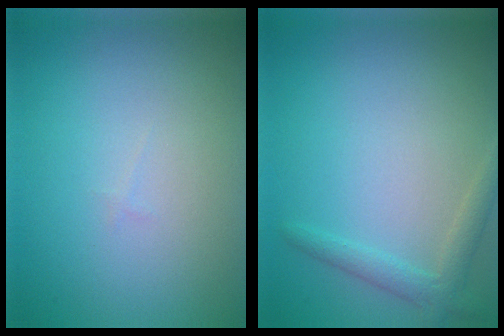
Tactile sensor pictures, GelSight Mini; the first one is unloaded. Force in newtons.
{"total": 2.0, "press": 2.0, "slide": 0.1}